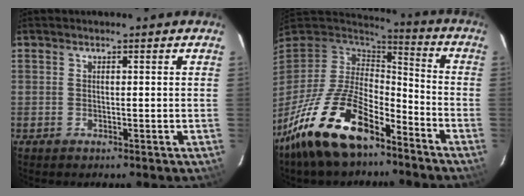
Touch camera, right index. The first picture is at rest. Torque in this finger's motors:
{"motor_torque": [1.65, -0.49, 1.05, 0.21]}